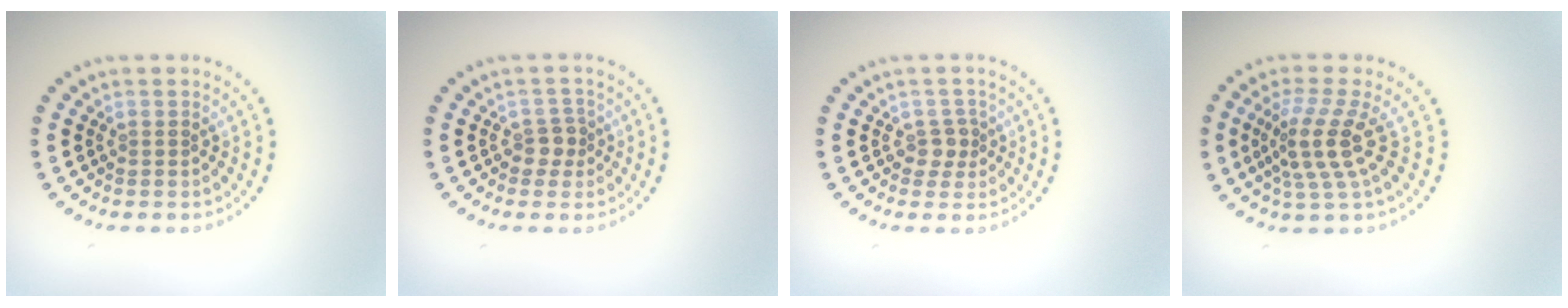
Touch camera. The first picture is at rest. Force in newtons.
{"total": 1.8, "press": 1.5, "slide": 0.9}
{"total": 1.6, "press": 1.3, "slide": 0.9}
{"total": 3.9, "press": 2.9, "slide": 2.6}